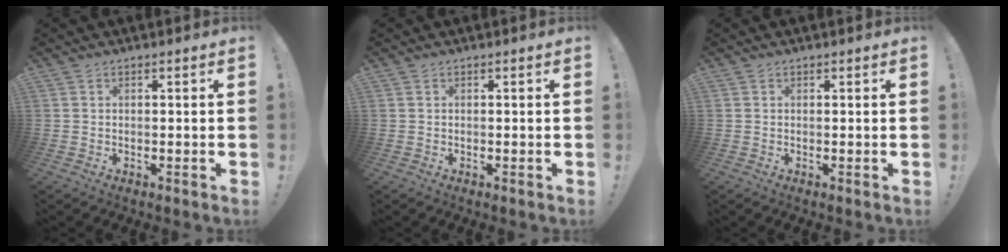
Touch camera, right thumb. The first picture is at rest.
{"total": 0.0}
{"total": 0.0}